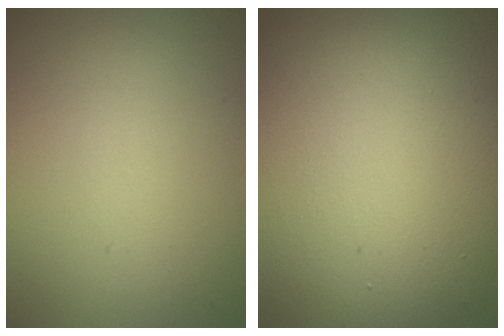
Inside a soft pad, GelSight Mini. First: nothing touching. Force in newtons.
{"total": 13.8, "press": 13.8, "slide": 1.1}